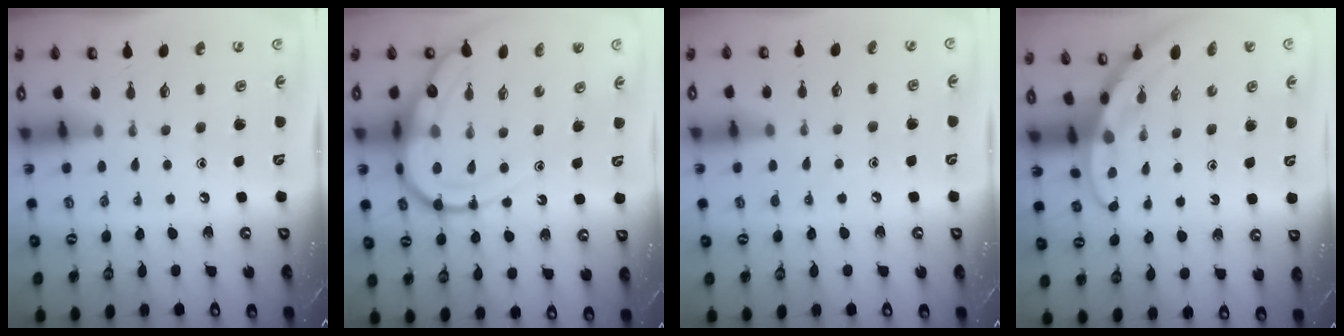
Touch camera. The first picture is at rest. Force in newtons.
{"total": 14.0, "press": 14.0, "slide": 1.1}
{"total": 5.3, "press": 5.2, "slide": 0.5}
{"total": 2.8, "press": 2.8, "slide": 0.1}